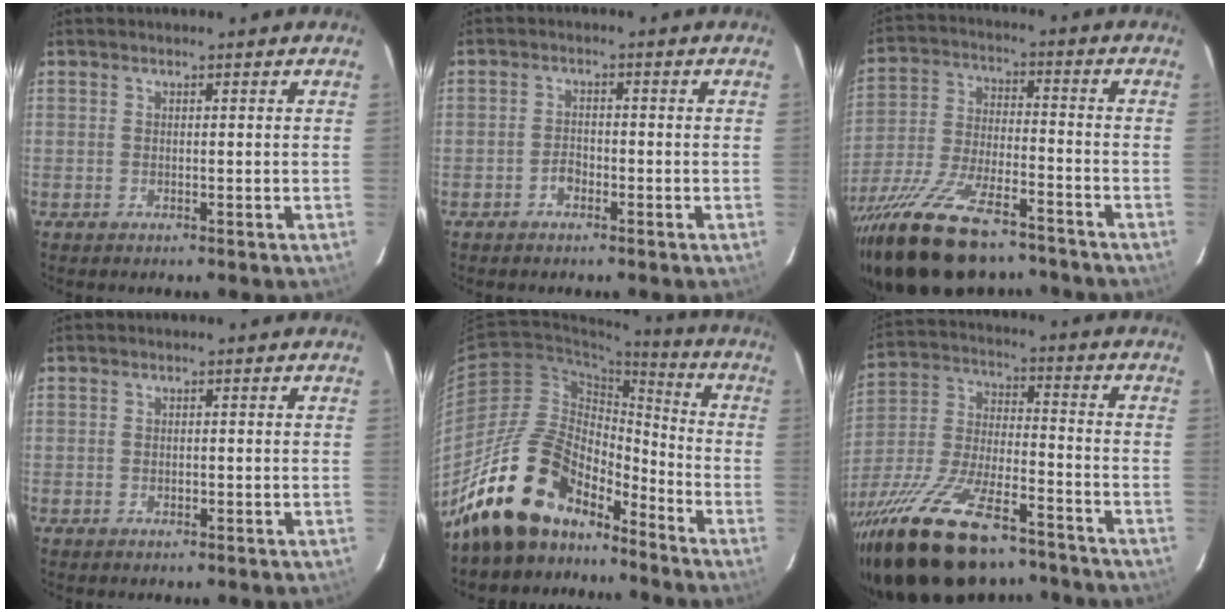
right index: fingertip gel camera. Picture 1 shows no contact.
{"total": 2.0, "force": [-1.3, 1.3, 0.9], "torque": [-0.017, 0.006, -0.022]}
{"total": 22.3, "force": [-16.8, 7.8, 12.4], "torque": [-0.258, -0.042, -0.282]}
{"total": 0.7, "force": [-0.1, 0.6, 0.3], "torque": [-0.003, 0.001, 0.000]}
{"total": 18.5, "force": [-14.4, 8.6, 7.9], "torque": [-0.153, 0.019, -0.244]}
{"total": 27.1, "force": [-19.5, 9.8, 16.0], "torque": [-0.324, -0.036, -0.318]}